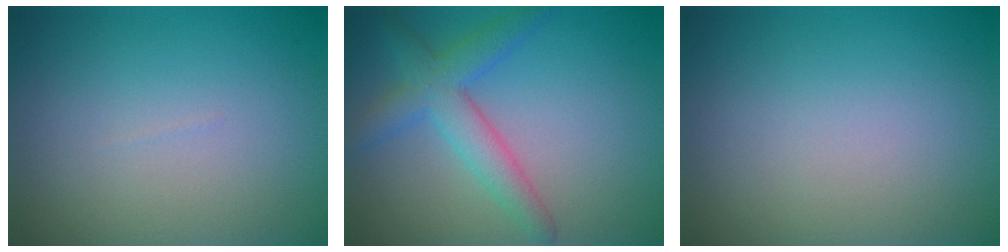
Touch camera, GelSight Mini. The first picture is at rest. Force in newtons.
{"total": 2.9, "press": 2.9, "slide": 0.2}
{"total": 0.0}